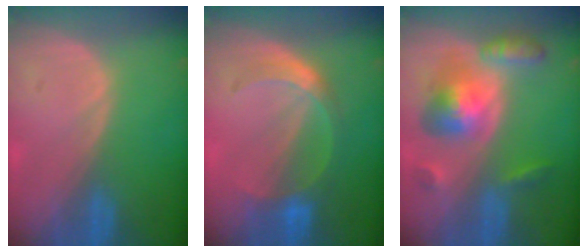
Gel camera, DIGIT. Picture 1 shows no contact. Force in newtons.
{"total": 5.5, "press": 5.3, "slide": 1.6}
{"total": 8.0, "press": 8.0, "slide": 0.7}